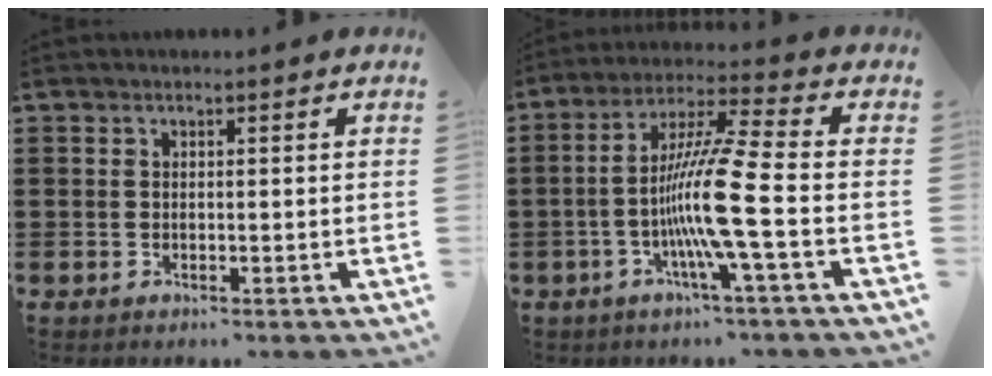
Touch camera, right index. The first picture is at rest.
{"total": 11.7, "force": [-3.0, -0.6, 11.3], "torque": [-0.231, -0.014, -0.069]}